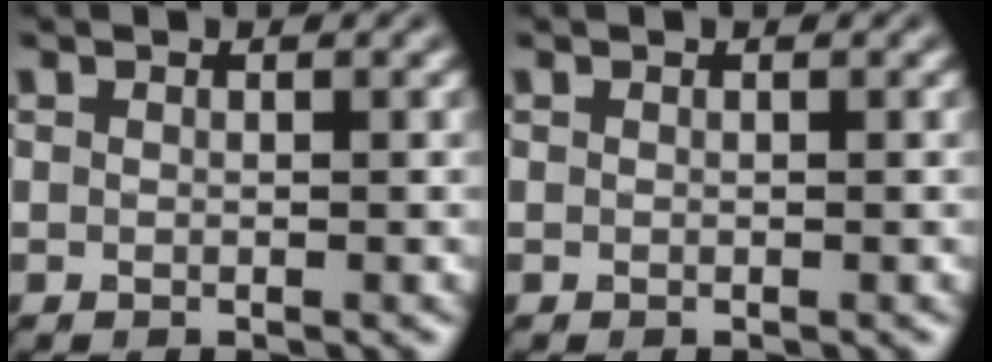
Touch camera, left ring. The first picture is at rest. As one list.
[{"total": 0.0}]